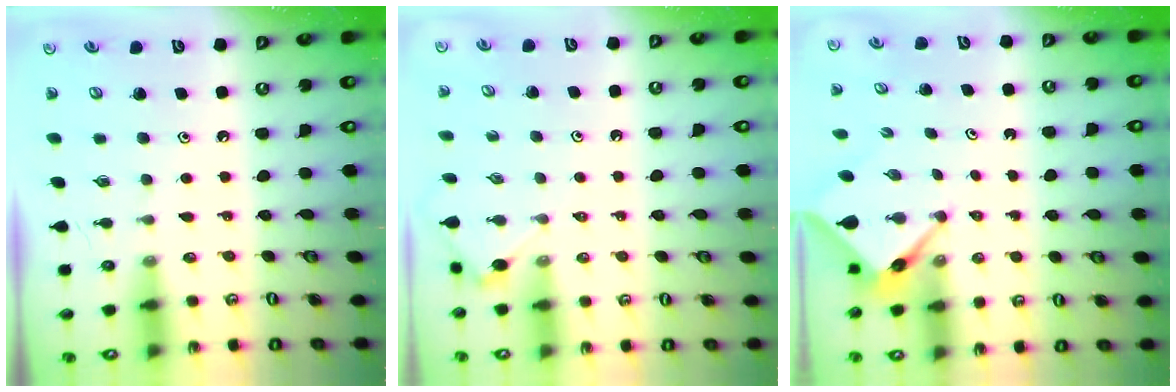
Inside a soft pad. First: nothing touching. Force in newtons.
{"total": 3.6, "press": 3.5, "slide": 0.5}
{"total": 3.3, "press": 3.3, "slide": 0.2}